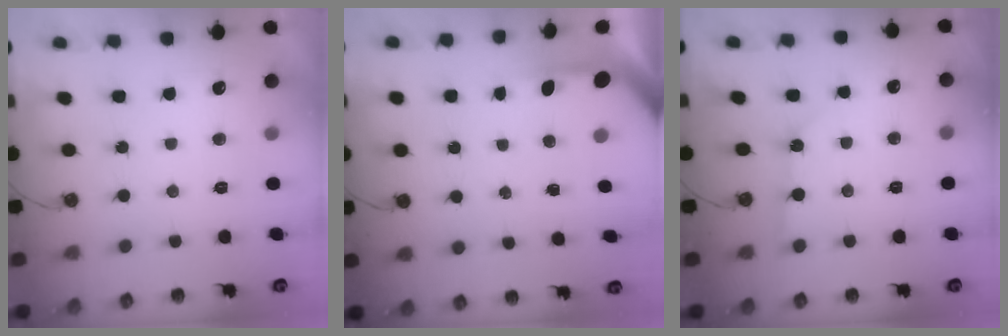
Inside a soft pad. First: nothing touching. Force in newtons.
{"total": 4.0, "press": 4.0, "slide": 0.3}
{"total": 1.0, "press": 1.0, "slide": 0.1}